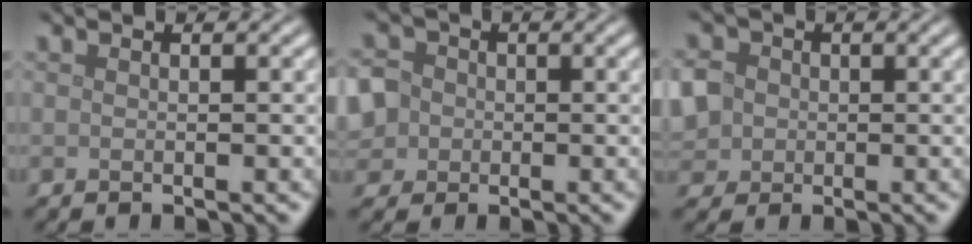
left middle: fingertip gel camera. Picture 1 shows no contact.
{"total": 7.6, "force": [-0.9, 7.0, 2.8], "torque": [-0.070, 0.019, -0.058]}
{"total": 6.2, "force": [-0.3, 5.6, 2.5], "torque": [-0.072, 0.017, -0.028]}